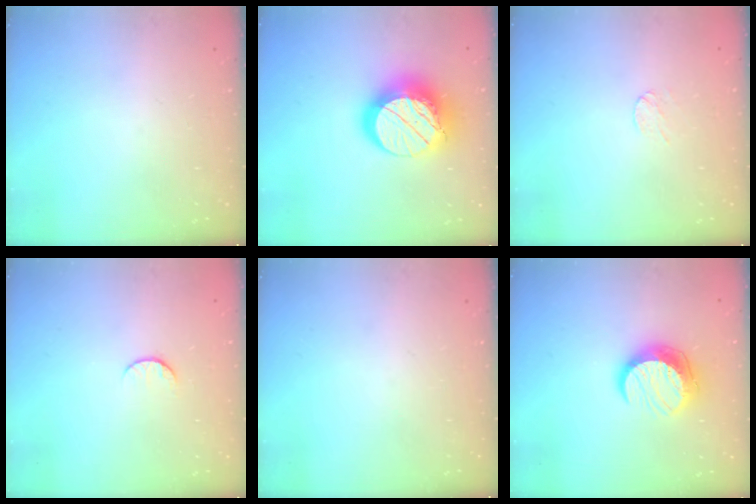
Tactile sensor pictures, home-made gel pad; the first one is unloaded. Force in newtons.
{"total": 18.4, "press": 18.3, "slide": 1.5}
{"total": 2.6, "press": 2.5, "slide": 0.3}
{"total": 5.7, "press": 5.7, "slide": 0.5}
{"total": 0.0}
{"total": 13.0, "press": 12.9, "slide": 0.7}